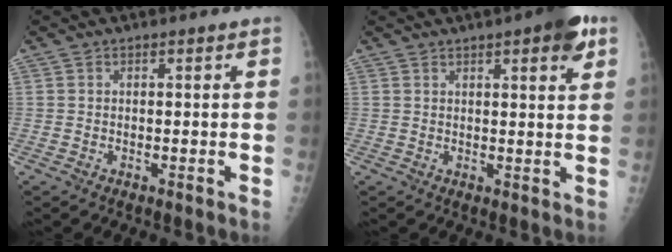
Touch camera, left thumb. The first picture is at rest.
{"total": 7.7, "force": [4.1, 2.0, 6.2], "torque": [-0.070, -0.011, 0.047]}